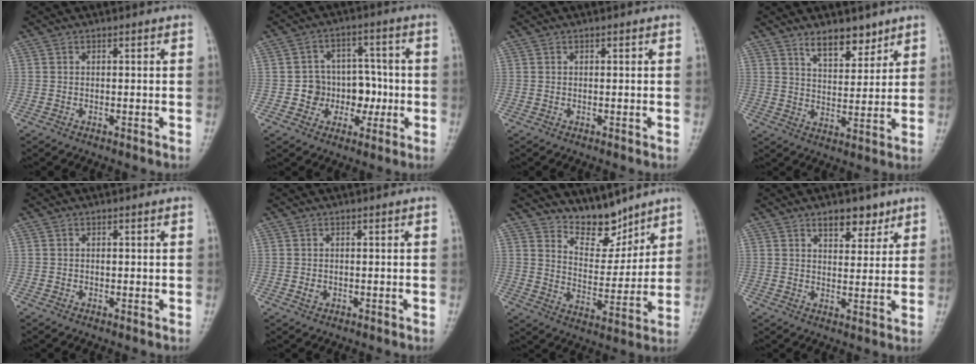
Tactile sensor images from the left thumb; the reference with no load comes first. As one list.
[{"total": 8.7, "force": [-1.8, 7.6, 3.8], "torque": [0.000, 0.034, -0.030]}, {"total": 0.0}, {"total": 7.6, "force": [5.5, 3.4, 3.9], "torque": [-0.030, -0.041, 0.094]}, {"total": 0.6, "force": [0.1, 0.5, 0.4], "torque": [-0.001, 0.001, -0.001]}, {"total": 1.0, "force": [-0.1, 0.8, 0.5], "torque": [-0.005, 0.001, 0.000]}, {"total": 8.8, "force": [7.6, 3.7, 2.2], "torque": [-0.004, -0.065, 0.141]}, {"total": 6.1, "force": [4.0, 3.2, 3.3], "torque": [-0.016, -0.023, 0.060]}]